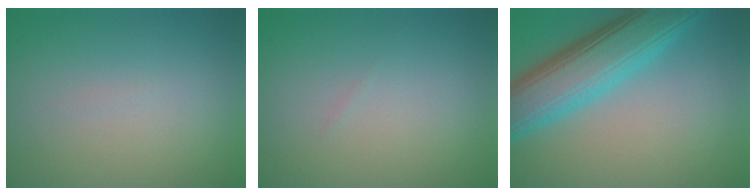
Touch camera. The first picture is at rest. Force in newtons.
{"total": 0.0}
{"total": 8.8, "press": 8.8, "slide": 0.2}